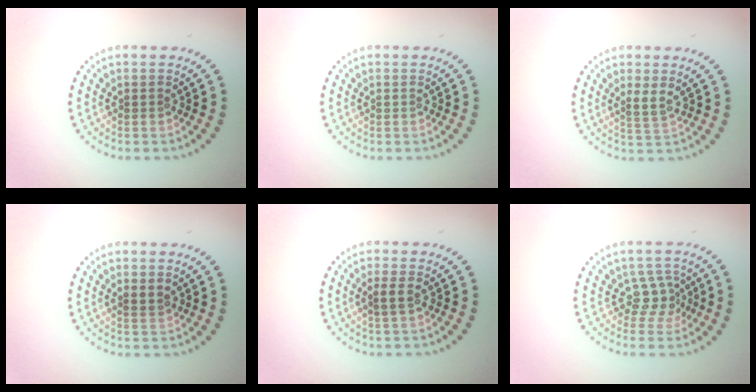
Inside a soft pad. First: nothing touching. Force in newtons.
{"total": 0.0}
{"total": 1.6, "press": 1.3, "slide": 0.9}
{"total": 1.0, "press": 0.9, "slide": 0.4}
{"total": 1.2, "press": 1.1, "slide": 0.5}
{"total": 2.3, "press": 1.7, "slide": 1.5}